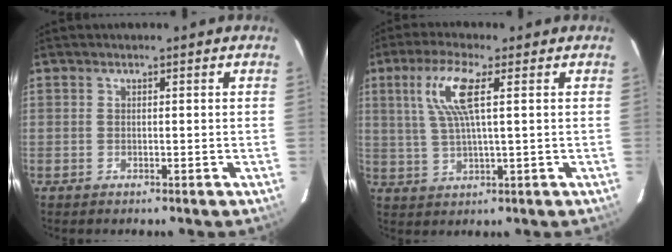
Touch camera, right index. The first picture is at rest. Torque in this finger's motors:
{"motor_torque": [0.67, 0.21, 0.40, 0.15]}